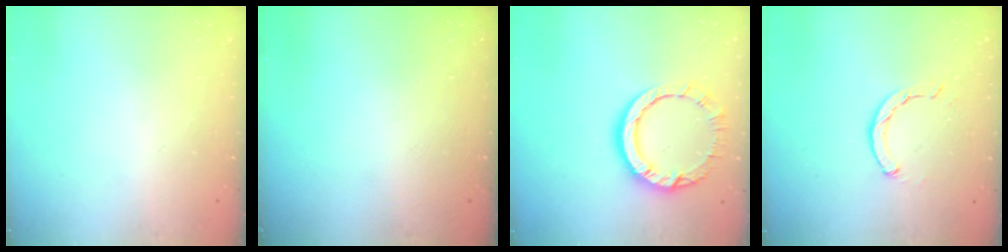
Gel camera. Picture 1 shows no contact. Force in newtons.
{"total": 0.0}
{"total": 10.2, "press": 10.2, "slide": 0.9}
{"total": 2.1, "press": 2.1, "slide": 0.3}